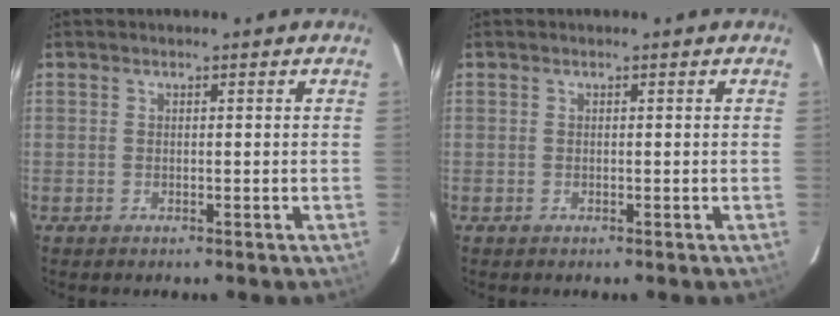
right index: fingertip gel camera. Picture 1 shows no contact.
{"total": 0.0}